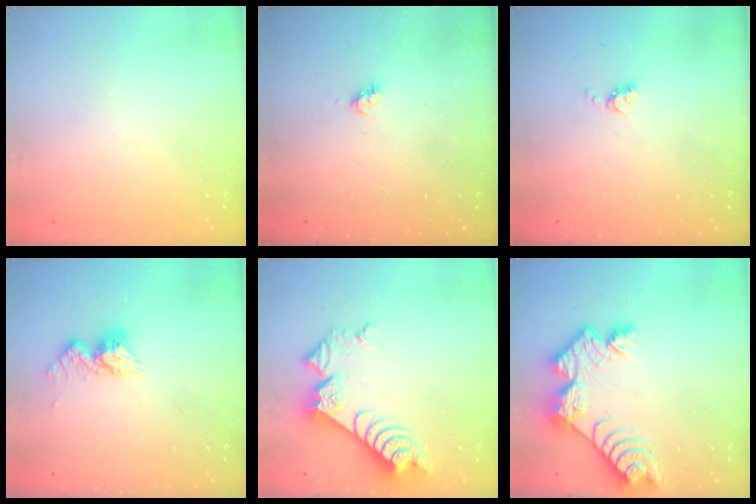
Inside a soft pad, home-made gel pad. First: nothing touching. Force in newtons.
{"total": 2.6, "press": 2.6, "slide": 0.4}
{"total": 4.0, "press": 3.9, "slide": 0.6}
{"total": 10.1, "press": 10.1, "slide": 0.7}
{"total": 11.2, "press": 11.1, "slide": 1.4}
{"total": 11.0, "press": 11.0, "slide": 0.9}